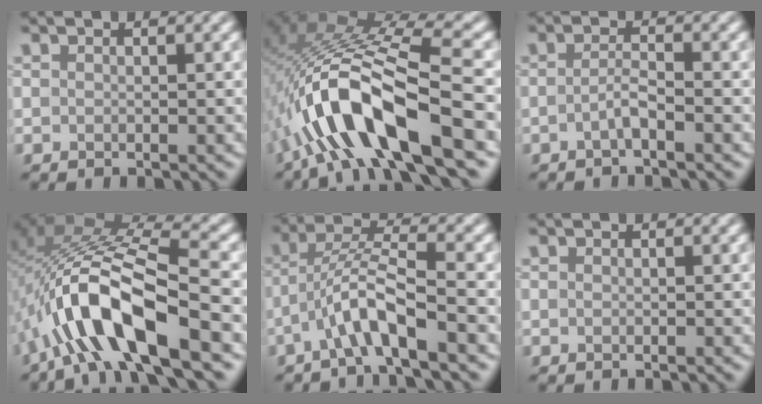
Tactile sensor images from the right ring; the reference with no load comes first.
{"total": 11.2, "force": [-3.6, 3.2, 10.2], "torque": [-0.202, 0.026, -0.071]}
{"total": 1.3, "force": [-0.7, -0.1, 1.1], "torque": [-0.027, 0.007, -0.019]}
{"total": 10.7, "force": [-4.3, 3.3, 9.2], "torque": [-0.184, 0.022, -0.081]}
{"total": 4.6, "force": [-2.5, 0.4, 3.8], "torque": [-0.072, 0.019, -0.053]}
{"total": 0.0}